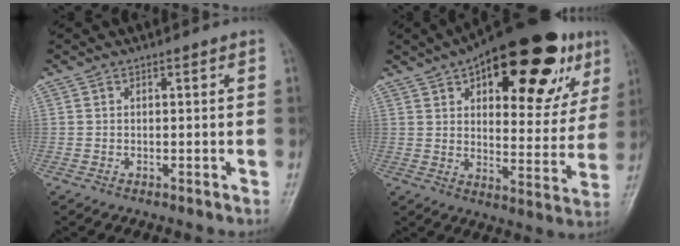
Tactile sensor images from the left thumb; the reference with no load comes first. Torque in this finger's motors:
{"motor_torque": [0.80, 0.74, 1.76, -1.02, 0.17]}